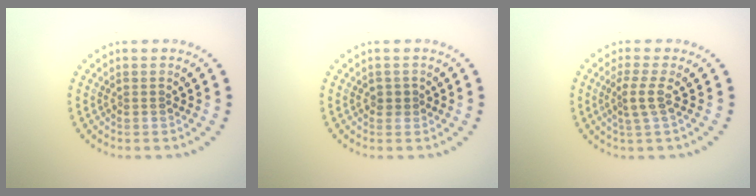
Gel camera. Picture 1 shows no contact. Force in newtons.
{"total": 1.0, "press": 0.9, "slide": 0.4}
{"total": 2.1, "press": 1.5, "slide": 1.5}